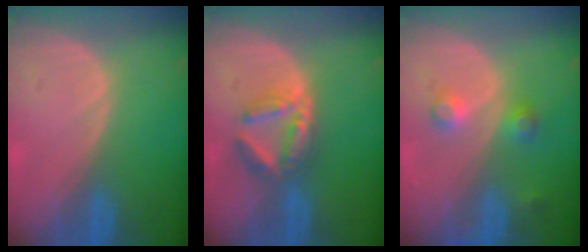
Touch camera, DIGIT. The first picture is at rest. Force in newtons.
{"total": 5.9, "press": 5.6, "slide": 1.7}
{"total": 3.6, "press": 3.5, "slide": 1.0}